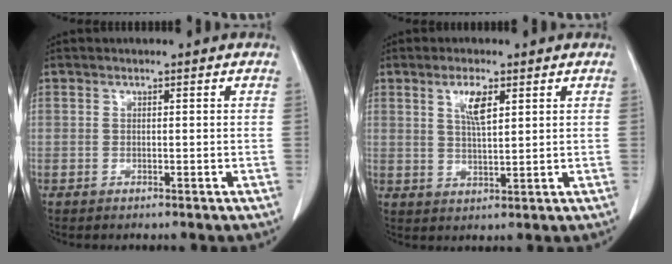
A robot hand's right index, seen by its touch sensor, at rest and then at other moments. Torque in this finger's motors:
{"motor_torque": [0.36, 0.34, 0.09, 0.07]}